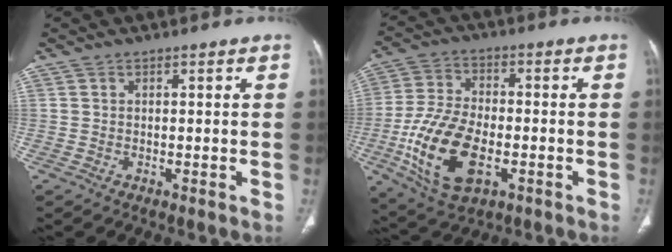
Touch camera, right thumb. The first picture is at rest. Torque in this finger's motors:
{"motor_torque": [0.65, 0.15, 1.74, -0.65, 0.45]}